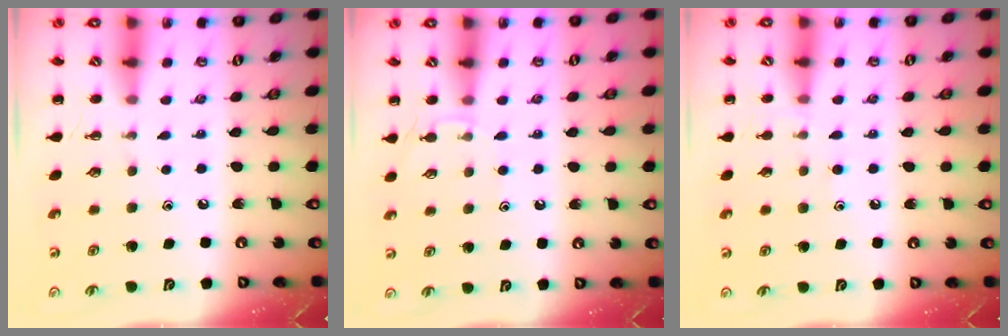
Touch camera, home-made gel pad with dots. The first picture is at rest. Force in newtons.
{"total": 4.1, "press": 4.0, "slide": 1.2}
{"total": 6.1, "press": 5.7, "slide": 2.2}